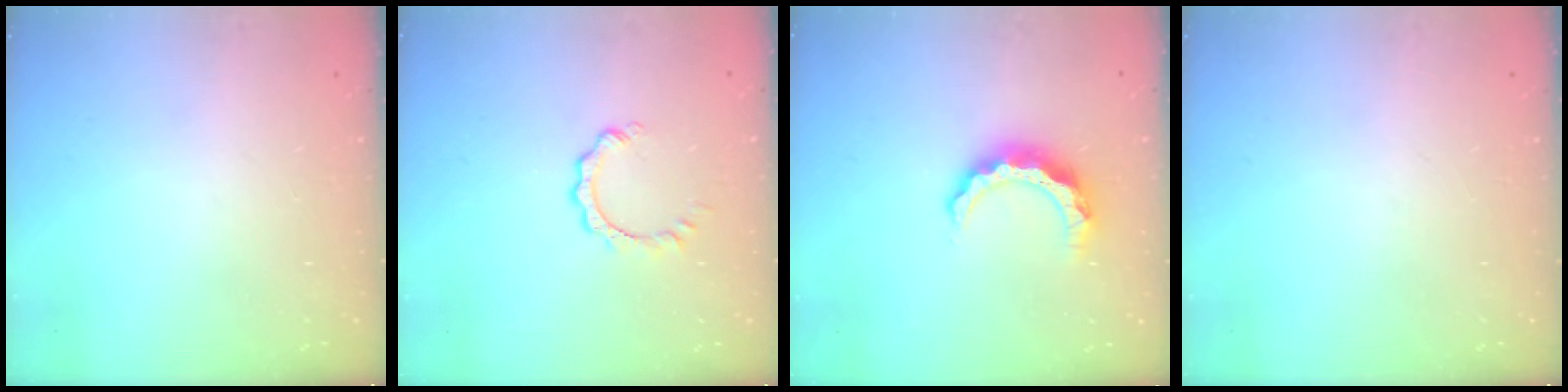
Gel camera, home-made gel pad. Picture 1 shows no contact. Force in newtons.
{"total": 2.9, "press": 2.8, "slide": 0.3}
{"total": 8.2, "press": 8.2, "slide": 0.9}
{"total": 0.0}